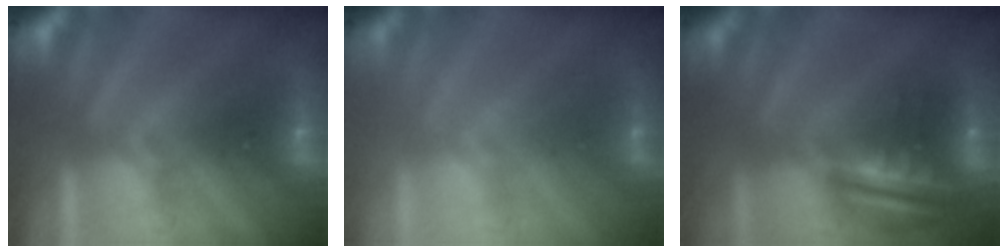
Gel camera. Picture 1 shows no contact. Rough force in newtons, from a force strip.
{"total": 1.8}
{"total": 8.5}